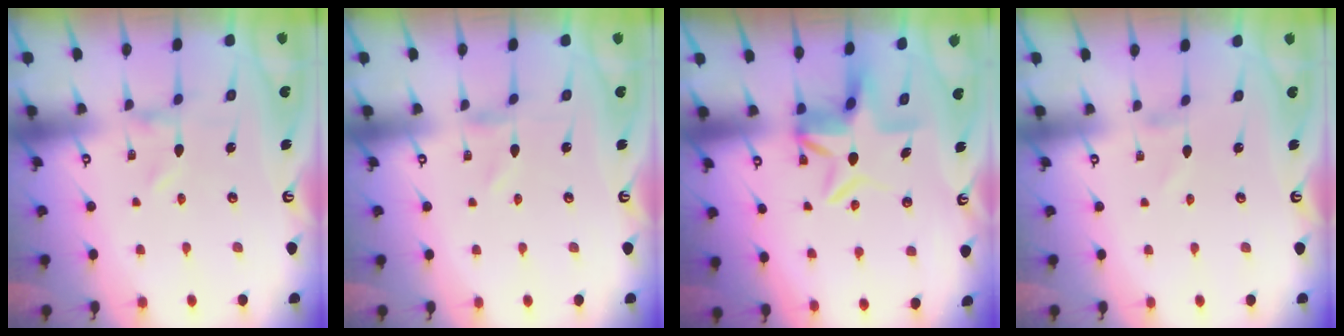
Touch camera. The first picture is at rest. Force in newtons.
{"total": 1.0, "press": 1.0, "slide": 0.1}
{"total": 7.5, "press": 7.0, "slide": 2.8}
{"total": 1.3, "press": 1.3, "slide": 0.1}